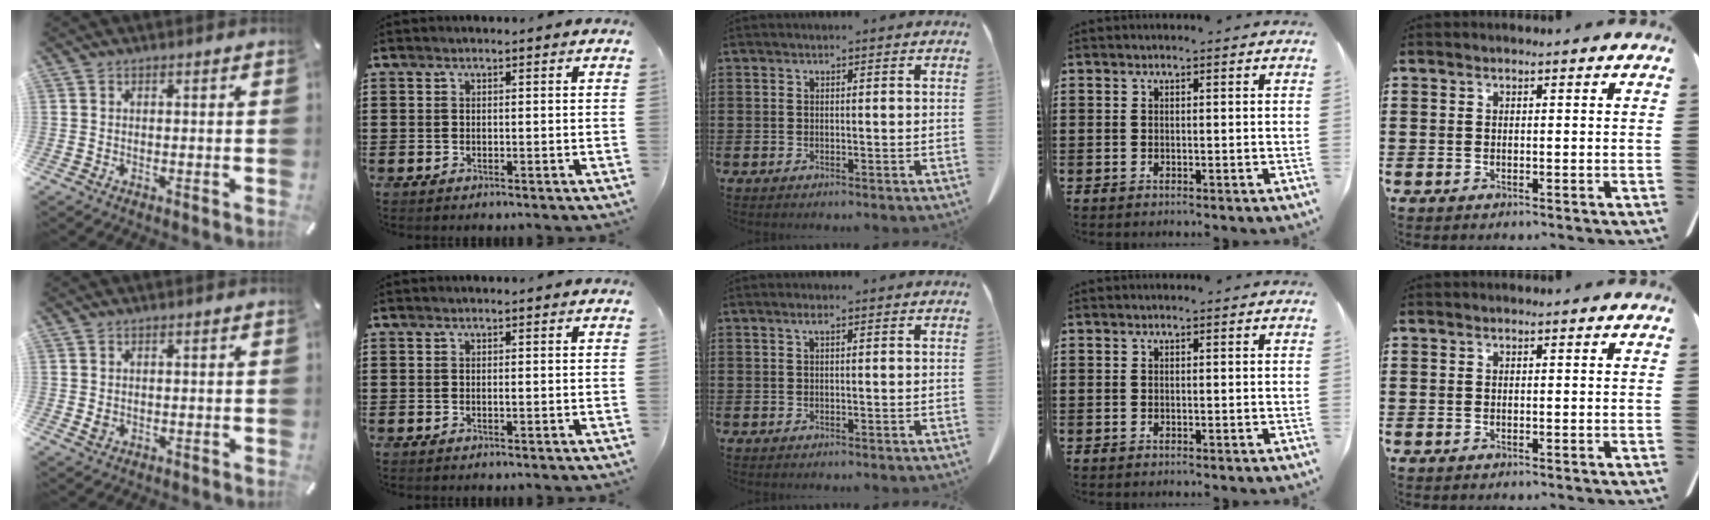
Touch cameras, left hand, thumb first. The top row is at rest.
{"thumb": {"total": 1.2, "force": [0.1, 1.0, 0.6], "torque": [-0.005, -0.001, 0.001]}, "index": {"total": 0.5, "force": [0.0, 0.0, 0.5], "torque": [-0.010, -0.003, 0.001]}, "middle": {"total": 1.0, "force": [0.3, 0.2, 0.9], "torque": [-0.019, 0.003, 0.005]}}